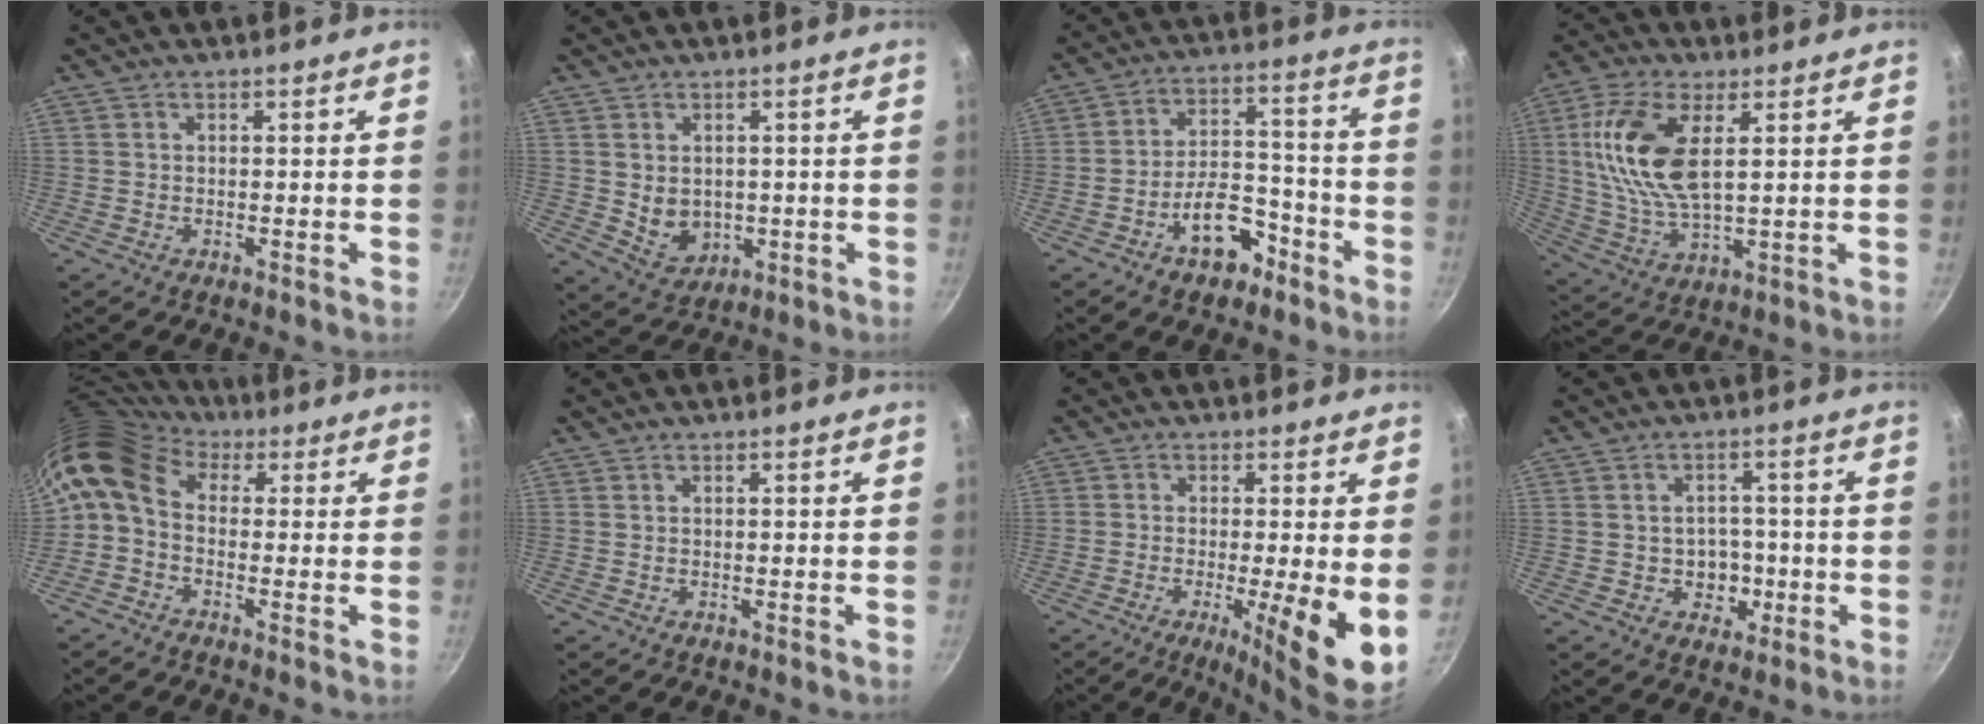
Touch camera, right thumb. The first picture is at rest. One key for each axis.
{"total": 6.3, "fx": 0.1, "fy": 5.1, "fz": 3.8, "tx": -0.044, "ty": -0.010, "tz": 0.019}
{"total": 10.9, "fx": -6.1, "fy": 6.1, "fz": 6.7, "tx": -0.075, "ty": 0.063, "tz": -0.092}
{"total": 14.9, "fx": 3.7, "fy": 7.0, "fz": 12.6, "tx": -0.253, "ty": -0.007, "tz": 0.074}
{"total": 9.2, "fx": 1.3, "fy": 6.6, "fz": 6.4, "tx": -0.120, "ty": 0.027, "tz": 0.003}
{"total": 0.0}
{"total": 9.9, "fx": -1.8, "fy": 1.3, "fz": 9.7, "tx": -0.151, "ty": -0.010, "tz": -0.026}
{"total": 5.5, "fx": -1.3, "fy": 4.7, "fz": 2.5, "tx": -0.004, "ty": 0.013, "tz": -0.014}